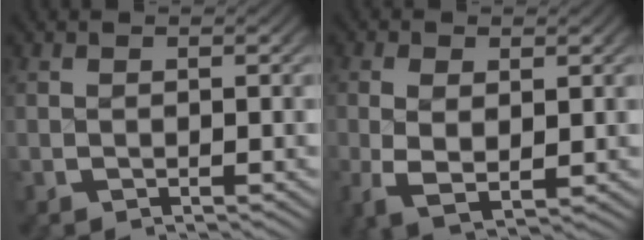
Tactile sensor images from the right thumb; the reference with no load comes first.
{"total": 3.9, "force": [-0.5, 2.4, 3.1], "torque": [-0.074, -0.027, 0.006]}